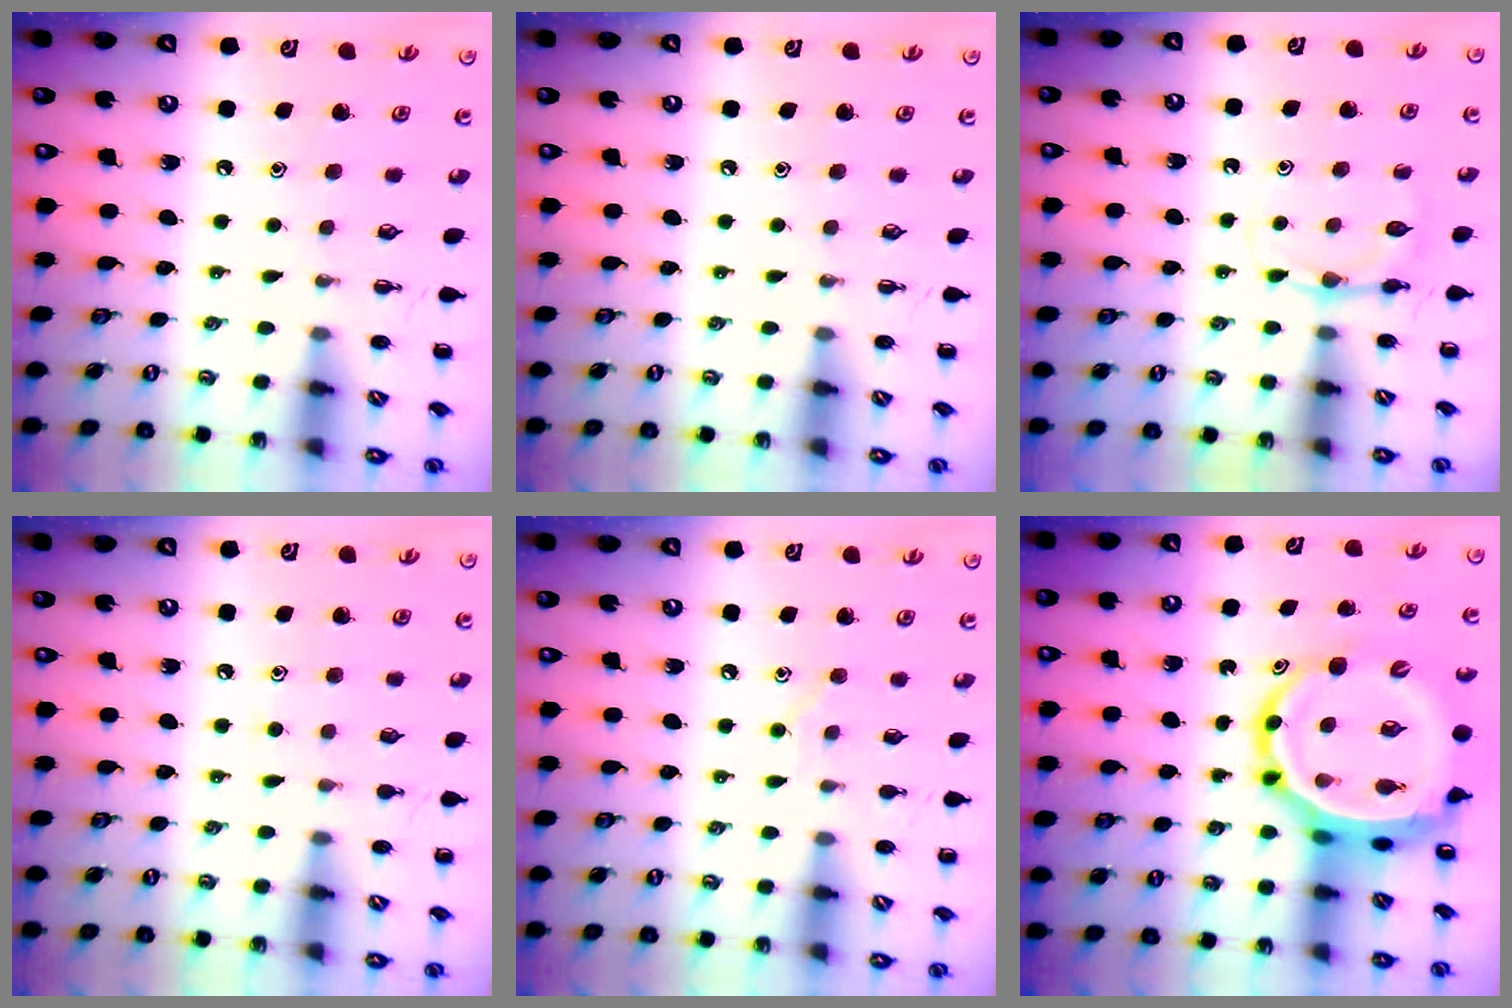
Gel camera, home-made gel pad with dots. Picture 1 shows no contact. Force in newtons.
{"total": 0.0}
{"total": 4.4, "press": 4.1, "slide": 1.6}
{"total": 4.0, "press": 3.7, "slide": 1.5}
{"total": 5.1, "press": 4.9, "slide": 1.4}
{"total": 10.8, "press": 10.4, "slide": 2.9}